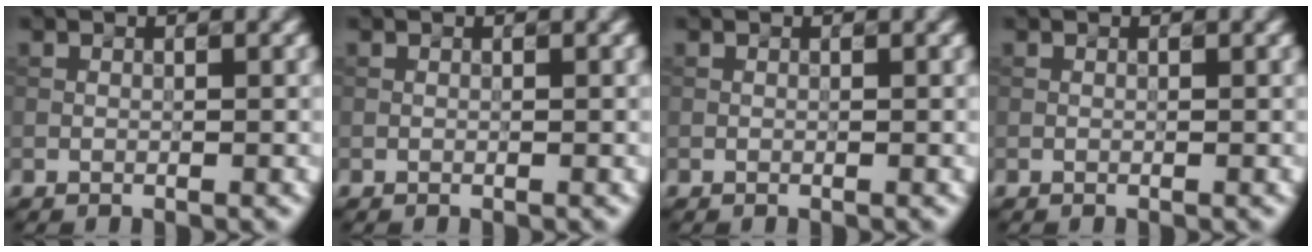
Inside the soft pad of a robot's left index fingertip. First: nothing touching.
{"total": 0.0}
{"total": 0.0}
{"total": 0.0}